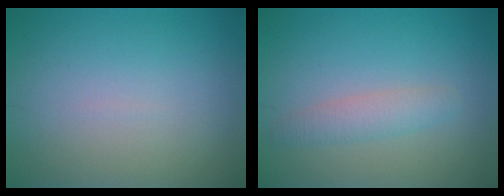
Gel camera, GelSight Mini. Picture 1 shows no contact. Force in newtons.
{"total": 2.1, "press": 2.1, "slide": 0.1}